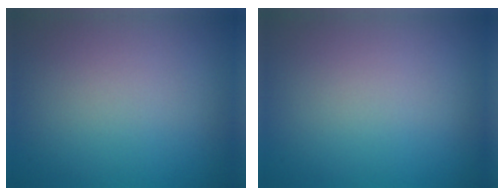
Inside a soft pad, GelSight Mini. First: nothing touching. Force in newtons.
{"total": 0.0}